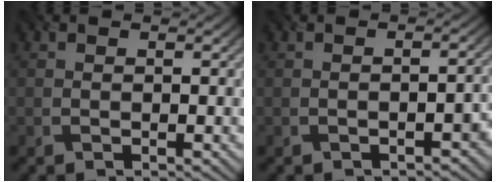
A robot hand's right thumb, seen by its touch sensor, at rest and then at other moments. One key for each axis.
{"total": 2.3, "fx": -1.3, "fy": 0.6, "fz": 1.7, "tx": -0.023, "ty": 0.006, "tz": -0.017}